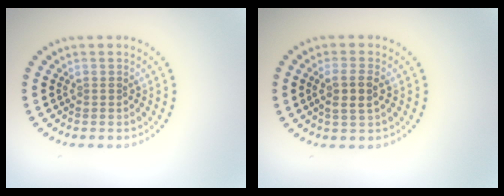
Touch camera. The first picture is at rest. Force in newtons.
{"total": 2.5, "press": 2.2, "slide": 1.0}